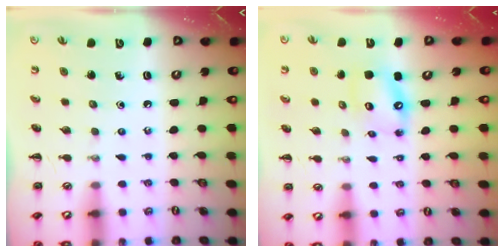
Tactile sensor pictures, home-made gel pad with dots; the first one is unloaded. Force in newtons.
{"total": 9.7, "press": 9.4, "slide": 2.2}